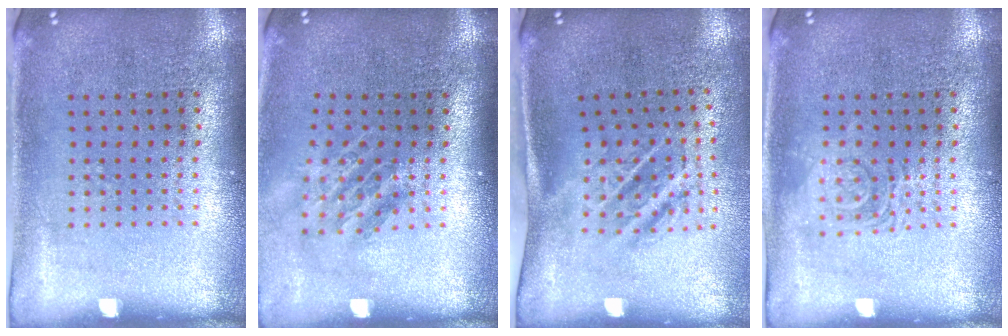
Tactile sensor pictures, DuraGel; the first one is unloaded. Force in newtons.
{"total": 1.6, "press": 1.2, "slide": 1.1}
{"total": 1.8, "press": 1.2, "slide": 1.3}
{"total": 2.3, "press": 2.3, "slide": 0.5}